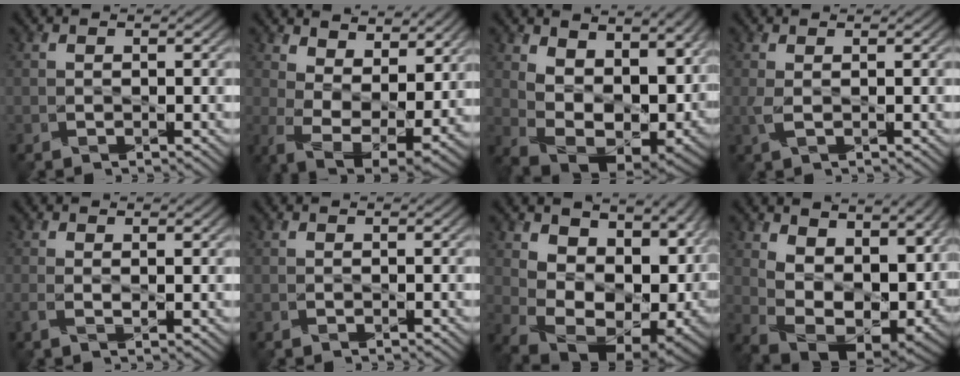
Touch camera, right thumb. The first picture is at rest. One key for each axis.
{"total": 10.1, "fx": 5.2, "fy": 5.1, "fz": 7.0, "tx": -0.148, "ty": -0.014, "tz": 0.097}
{"total": 13.8, "fx": 4.8, "fy": 7.9, "fz": 10.3, "tx": -0.198, "ty": -0.015, "tz": 0.095}
{"total": 1.3, "fx": 0.2, "fy": 0.4, "fz": 1.3, "tx": -0.039, "ty": 0.001, "tz": 0.001}
{"total": 1.8, "fx": 0.2, "fy": 0.5, "fz": 1.7, "tx": -0.041, "ty": -0.001, "tz": 0.000}
{"total": 0.0}
{"total": 15.6, "fx": 3.5, "fy": 9.9, "fz": 11.5, "tx": -0.189, "ty": -0.022, "tz": 0.098}
{"total": 13.7, "fx": 5.0, "fy": 7.7, "fz": 10.2, "tx": -0.199, "ty": -0.013, "tz": 0.098}